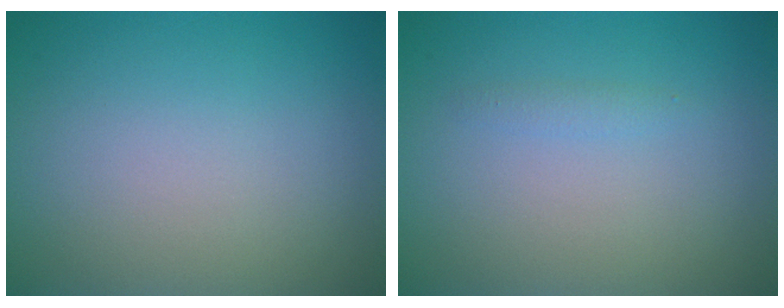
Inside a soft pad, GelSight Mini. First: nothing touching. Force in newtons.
{"total": 0.7, "press": 0.7, "slide": 0.0}